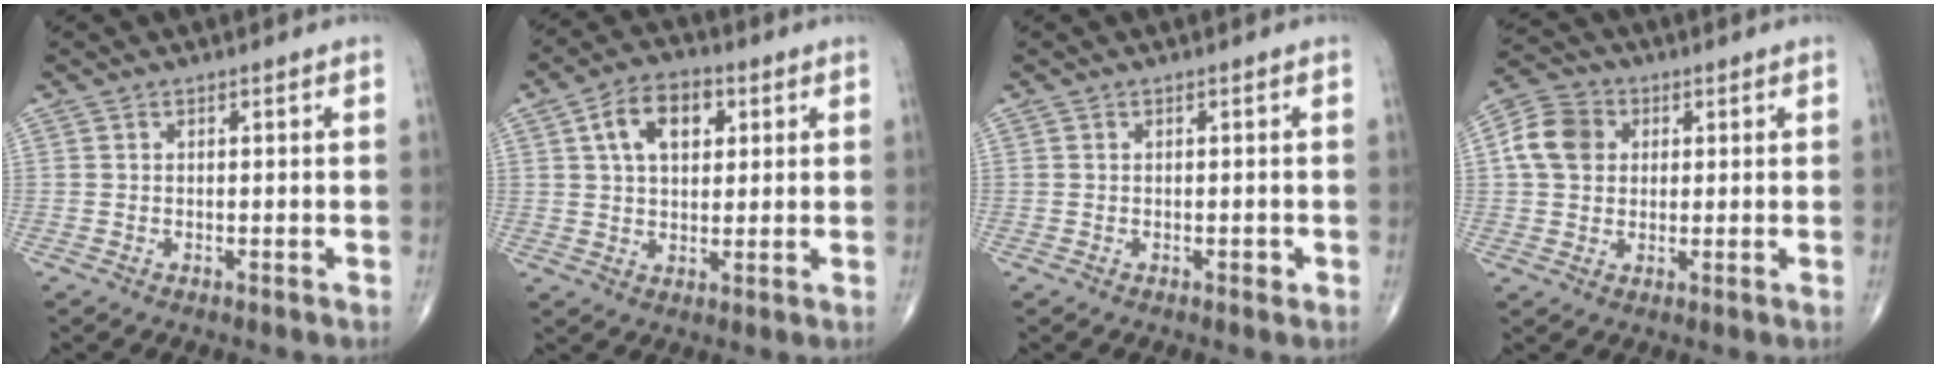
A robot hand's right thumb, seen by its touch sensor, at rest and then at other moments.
{"total": 9.7, "force": [3.1, 6.0, 7.0], "torque": [-0.094, 0.004, 0.046]}
{"total": 0.8, "force": [-0.3, 0.4, 0.6], "torque": [-0.003, 0.000, -0.006]}
{"total": 8.3, "force": [1.6, 6.8, 4.5], "torque": [-0.072, 0.011, 0.020]}